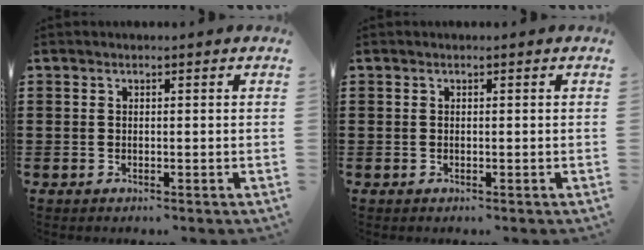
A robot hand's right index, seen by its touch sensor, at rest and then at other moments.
{"total": 0.0}